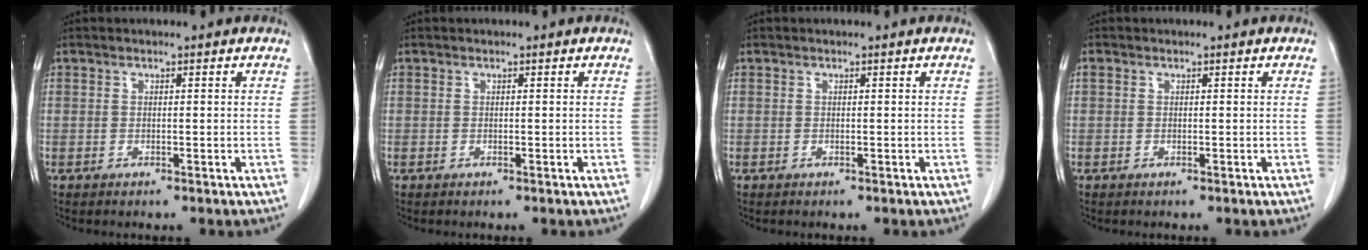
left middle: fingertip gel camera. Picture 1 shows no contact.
{"total": 0.0}
{"total": 0.0}
{"total": 0.6, "force": [0.3, 0.5, 0.3], "torque": [-0.008, 0.012, 0.005]}